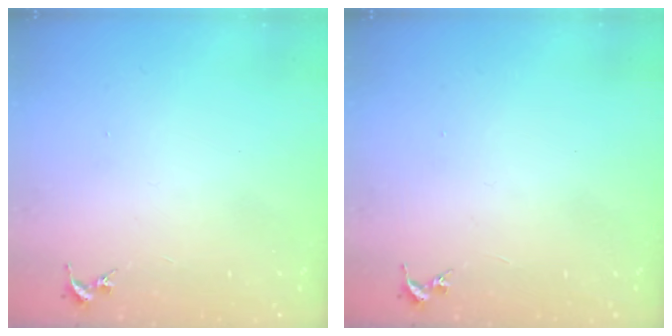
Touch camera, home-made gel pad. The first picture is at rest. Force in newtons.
{"total": 0.0}